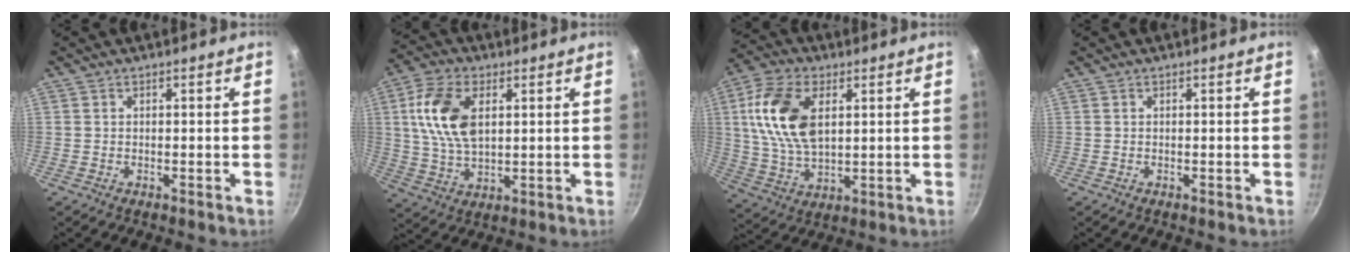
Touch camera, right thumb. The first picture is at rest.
{"total": 12.9, "force": [3.2, 7.5, 9.9], "torque": [-0.179, -0.003, 0.059]}
{"total": 15.2, "force": [3.8, 8.9, 11.8], "torque": [-0.216, -0.007, 0.073]}
{"total": 0.0}